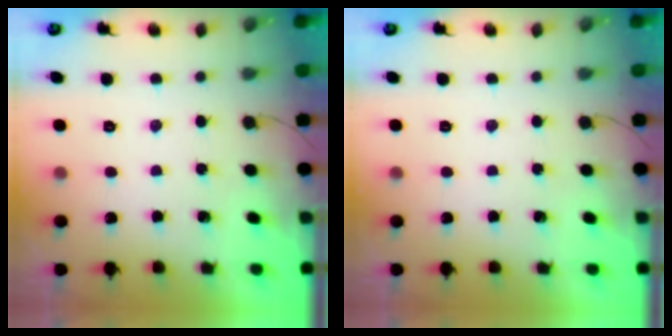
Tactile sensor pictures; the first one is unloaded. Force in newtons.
{"total": 0.0}